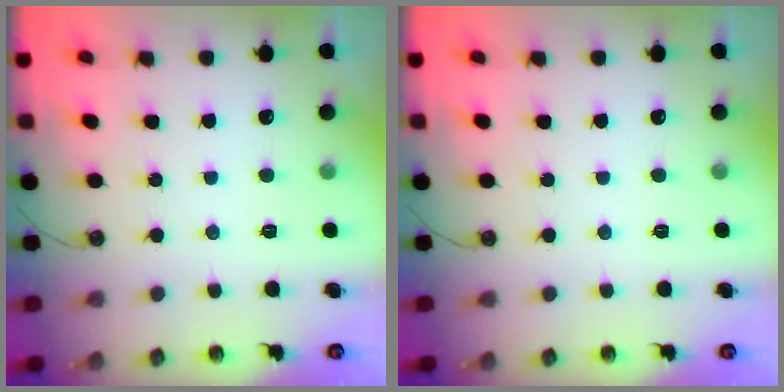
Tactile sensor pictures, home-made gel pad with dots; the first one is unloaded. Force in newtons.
{"total": 0.0}